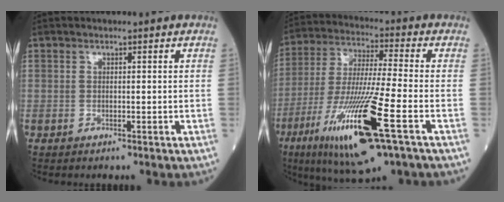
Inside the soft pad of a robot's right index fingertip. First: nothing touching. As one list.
[{"total": 18.4, "force": [-7.8, 0.9, 16.6], "torque": [-0.351, -0.044, -0.143]}]